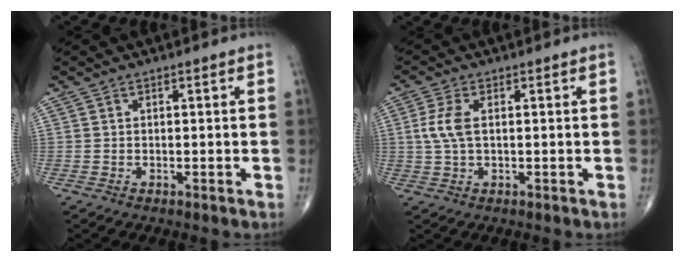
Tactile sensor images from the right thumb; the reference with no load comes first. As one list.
[{"total": 4.5, "force": [0.6, 2.1, 4.0], "torque": [-0.106, 0.005, 0.011]}]